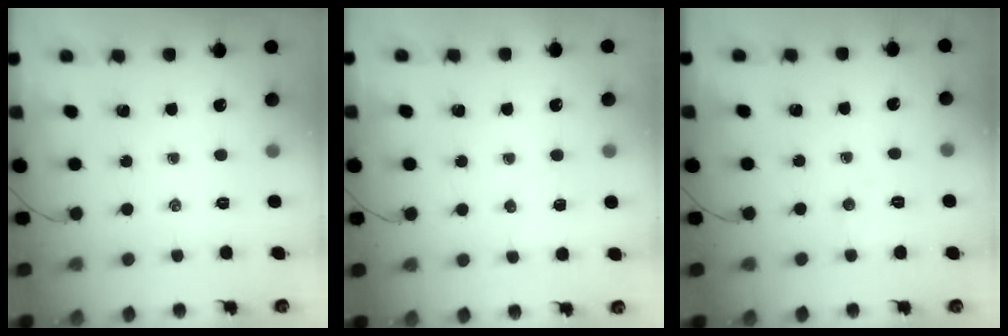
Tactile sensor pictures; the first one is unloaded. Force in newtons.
{"total": 3.6, "press": 3.5, "slide": 0.9}
{"total": 4.2, "press": 4.1, "slide": 0.9}